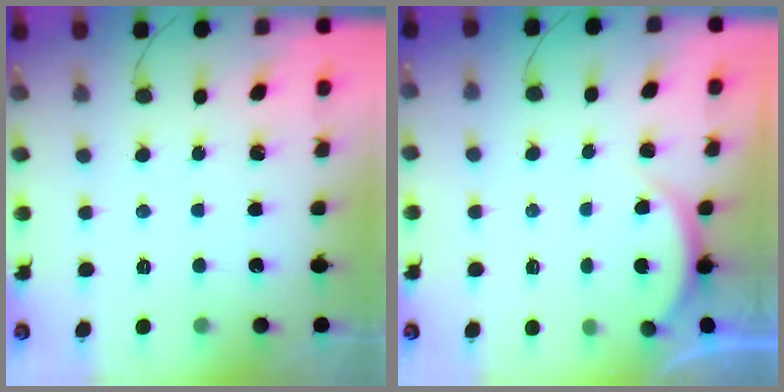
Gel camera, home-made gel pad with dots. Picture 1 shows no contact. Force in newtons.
{"total": 2.8, "press": 2.8, "slide": 0.4}